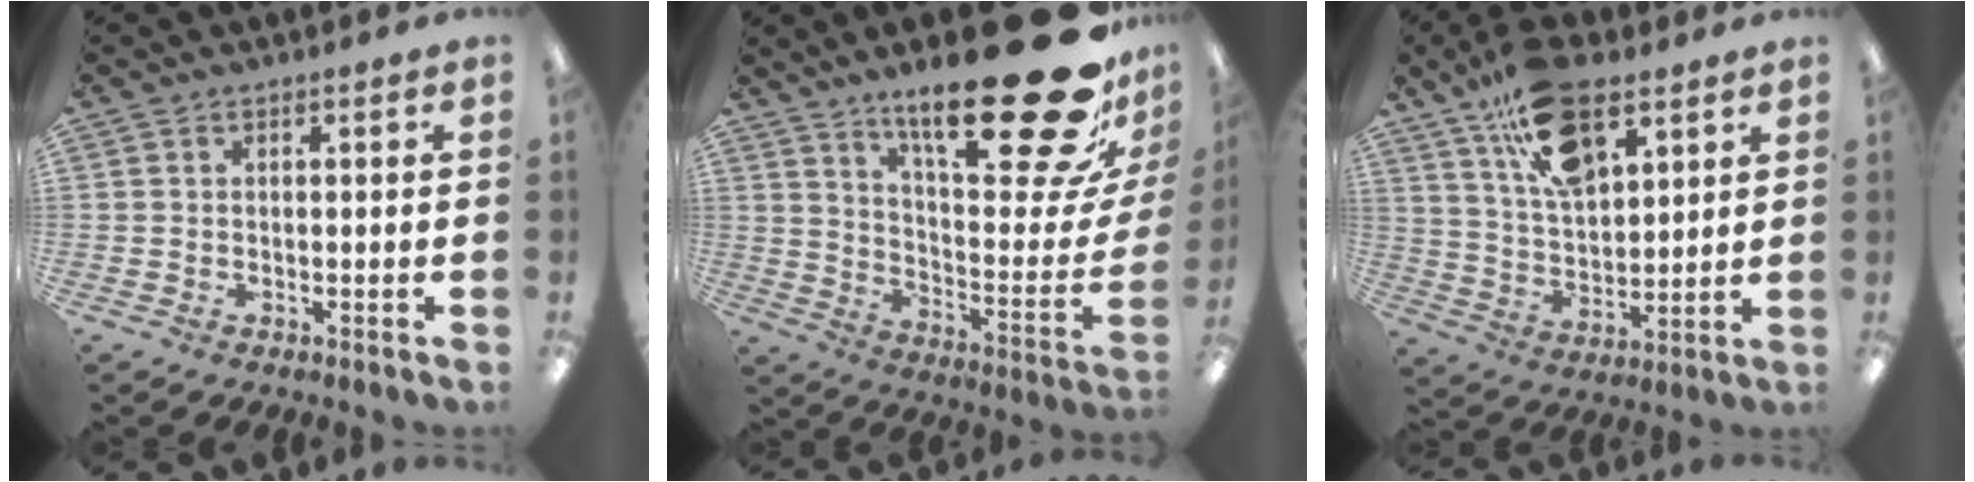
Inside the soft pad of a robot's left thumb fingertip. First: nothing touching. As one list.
[{"total": 31.6, "force": [20.1, 8.1, 22.9], "torque": [-0.324, -0.144, 0.330]}, {"total": 16.4, "force": [10.5, 8.0, 9.8], "torque": [-0.170, -0.040, 0.188]}]